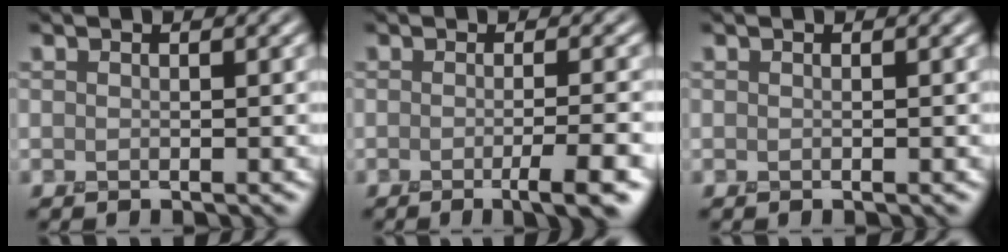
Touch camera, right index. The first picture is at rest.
{"total": 4.1, "force": [-1.6, 0.8, 3.6], "torque": [-0.047, -0.006, -0.028]}
{"total": 0.0}